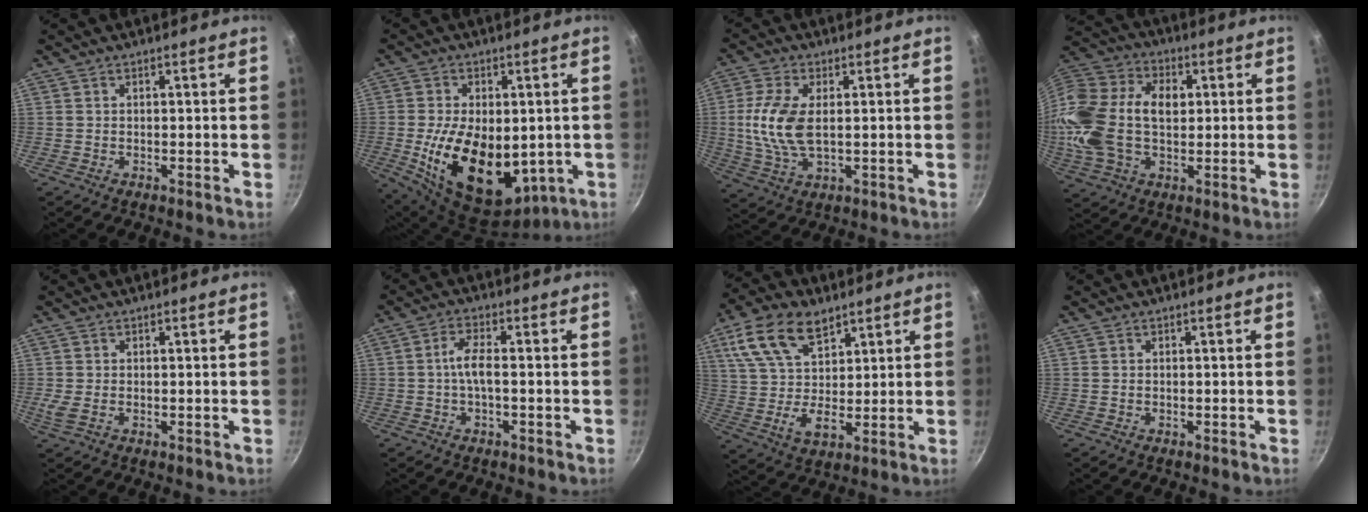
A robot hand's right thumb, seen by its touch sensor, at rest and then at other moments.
{"total": 19.8, "force": [-1.8, 12.3, 15.4], "torque": [-0.256, -0.019, -0.005]}
{"total": 10.6, "force": [0.8, 5.5, 9.0], "torque": [-0.187, -0.001, 0.015]}
{"total": 21.3, "force": [1.4, 14.0, 16.0], "torque": [-0.319, 0.029, 0.014]}
{"total": 2.1, "force": [0.1, 1.2, 1.7], "torque": [-0.032, -0.002, 0.004]}
{"total": 4.2, "force": [-0.6, 1.5, 3.9], "torque": [-0.087, 0.016, -0.016]}
{"total": 15.1, "force": [7.9, 9.1, 9.1], "torque": [-0.146, -0.015, 0.147]}
{"total": 0.0}